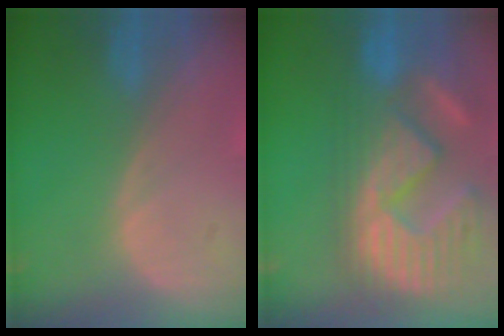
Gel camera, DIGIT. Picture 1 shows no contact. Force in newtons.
{"total": 14.5, "press": 12.4, "slide": 7.7}